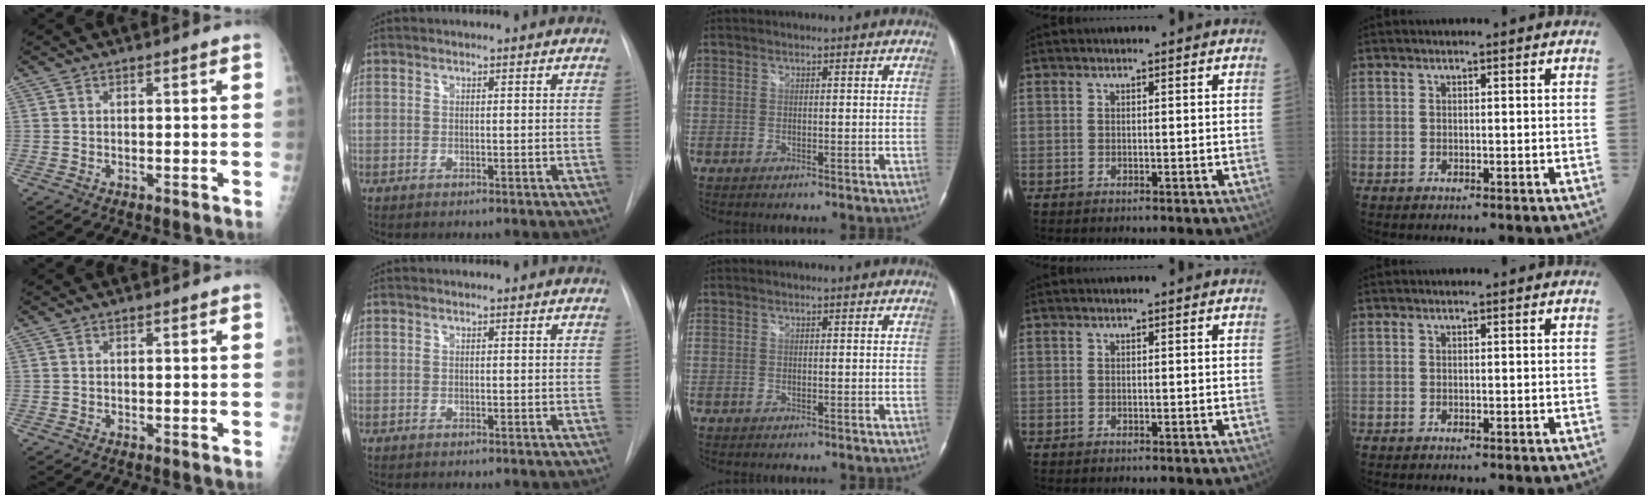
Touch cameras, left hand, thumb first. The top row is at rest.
{}